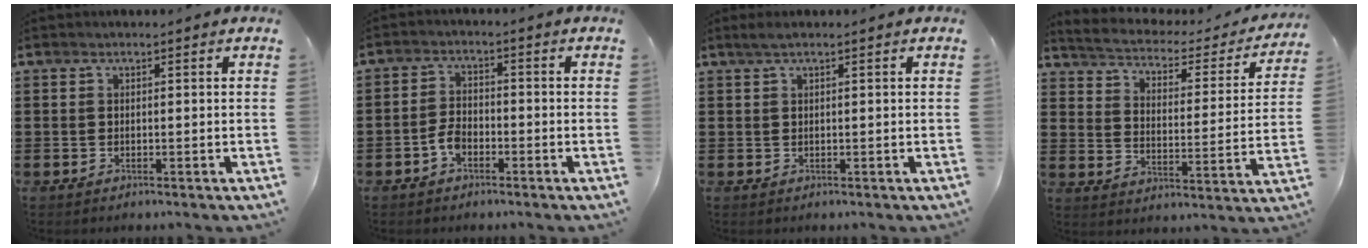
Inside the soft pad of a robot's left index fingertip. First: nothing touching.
{"total": 3.2, "force": [-1.5, 1.8, 2.2], "torque": [-0.056, 0.001, -0.035]}
{"total": 1.0, "force": [0.4, 0.0, 0.9], "torque": [-0.016, 0.000, 0.008]}
{"total": 2.4, "force": [2.1, 0.6, 1.0], "torque": [-0.036, -0.022, 0.026]}